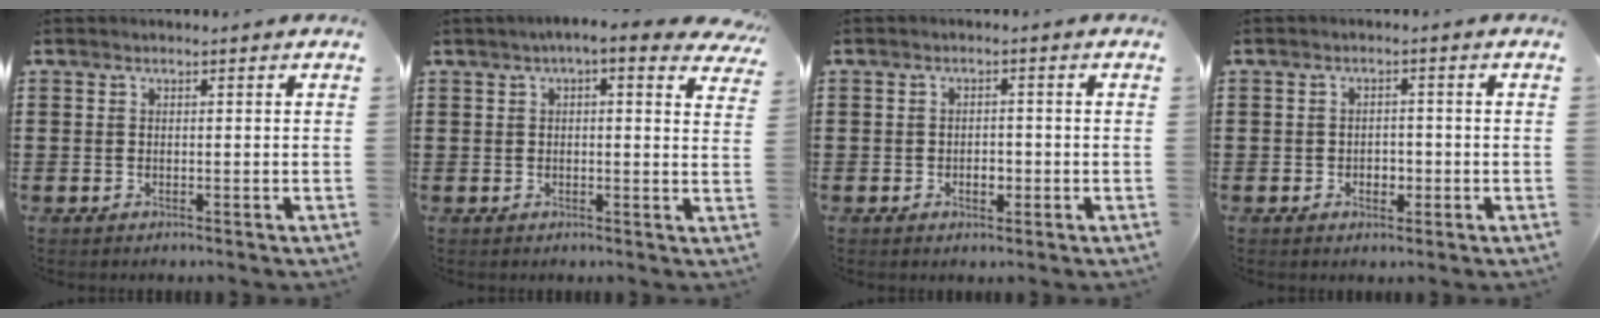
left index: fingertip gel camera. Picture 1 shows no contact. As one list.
[{"total": 4.0, "force": [2.9, 0.1, 2.7], "torque": [-0.061, -0.002, 0.050]}, {"total": 2.1, "force": [-0.7, 1.3, 1.5], "torque": [-0.031, 0.003, -0.015]}, {"total": 2.0, "force": [-0.7, 1.4, 1.2], "torque": [-0.026, 0.003, -0.018]}]